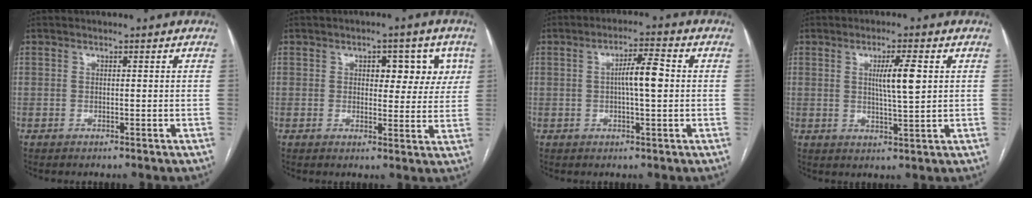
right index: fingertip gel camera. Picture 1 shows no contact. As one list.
[{"total": 6.6, "force": [2.3, 3.7, 4.9], "torque": [-0.043, 0.016, 0.027]}, {"total": 6.1, "force": [0.4, 0.6, 6.0], "torque": [-0.105, 0.010, 0.005]}, {"total": 5.5, "force": [1.3, 0.2, 5.4], "torque": [-0.092, -0.002, 0.022]}]